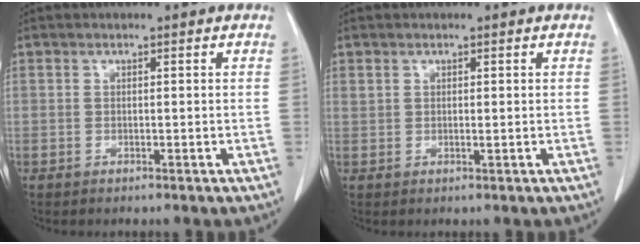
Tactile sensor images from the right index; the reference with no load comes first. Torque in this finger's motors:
{"motor_torque": [0.09, 0.18, 0.13, 0.06]}